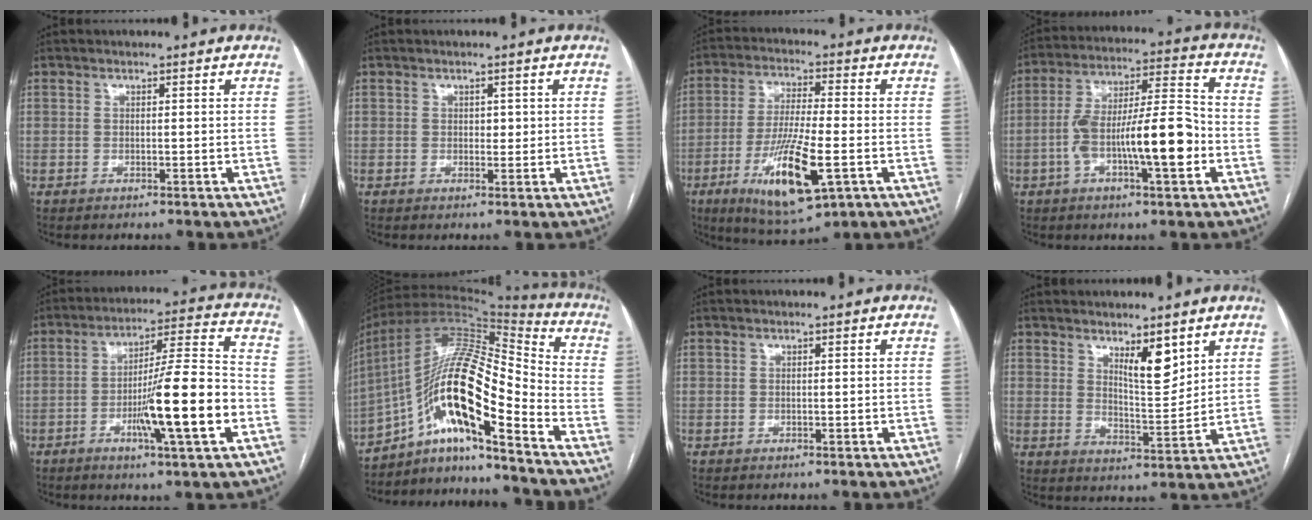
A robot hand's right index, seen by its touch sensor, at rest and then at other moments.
{"total": 1.4, "force": [0.3, 1.0, 1.0], "torque": [-0.011, 0.002, 0.003]}
{"total": 14.1, "force": [-5.0, 2.6, 13.0], "torque": [-0.247, -0.025, -0.080]}
{"total": 14.8, "force": [-3.9, 2.6, 14.0], "torque": [-0.244, 0.019, -0.064]}
{"total": 15.0, "force": [-4.6, 0.3, 14.3], "torque": [-0.231, -0.001, -0.075]}
{"total": 19.1, "force": [-9.6, 3.5, 16.2], "torque": [-0.311, 0.020, -0.167]}
{"total": 0.0}
{"total": 6.2, "force": [3.9, 1.6, 4.6], "torque": [-0.080, -0.014, 0.068]}